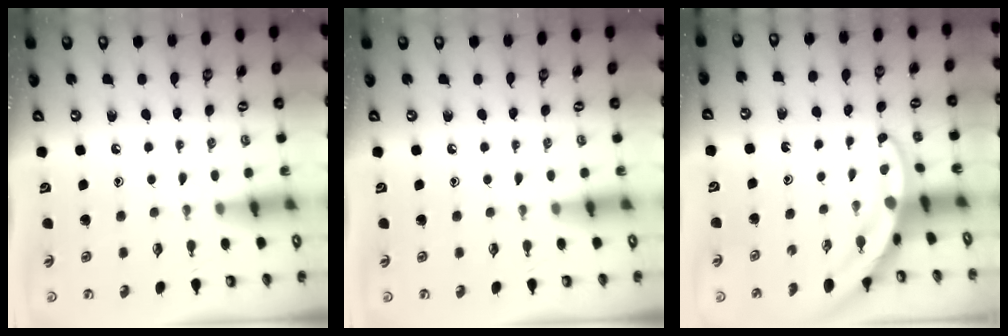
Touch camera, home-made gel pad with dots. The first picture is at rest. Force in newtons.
{"total": 0.0}
{"total": 3.3, "press": 3.3, "slide": 0.3}